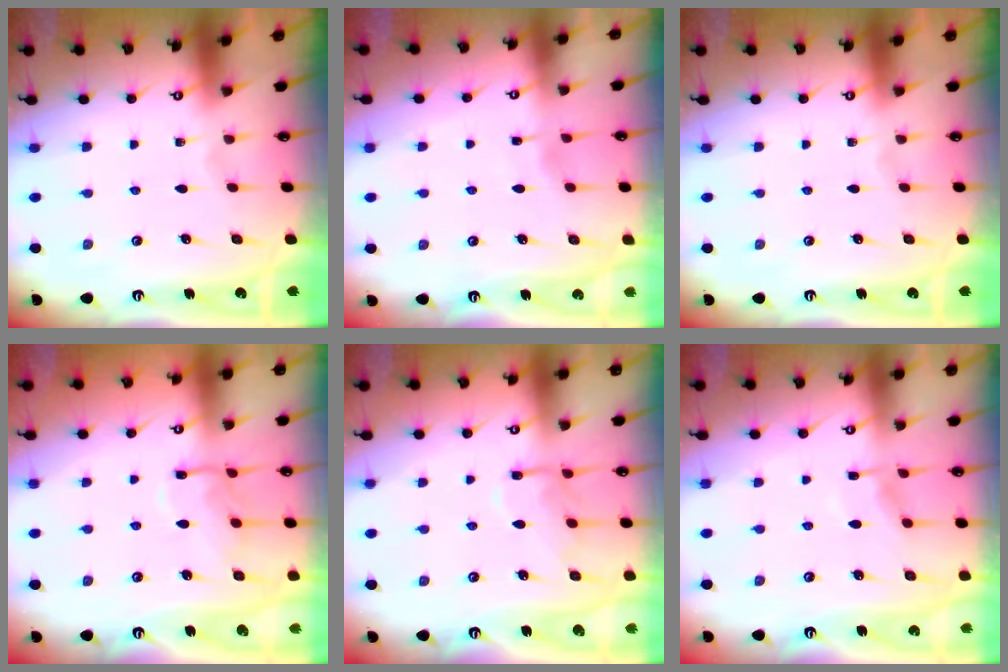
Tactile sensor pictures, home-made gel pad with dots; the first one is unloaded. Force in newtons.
{"total": 2.7, "press": 2.7, "slide": 0.3}
{"total": 0.0}
{"total": 9.0, "press": 9.0, "slide": 0.6}
{"total": 10.9, "press": 10.8, "slide": 0.8}
{"total": 5.7, "press": 5.6, "slide": 0.6}